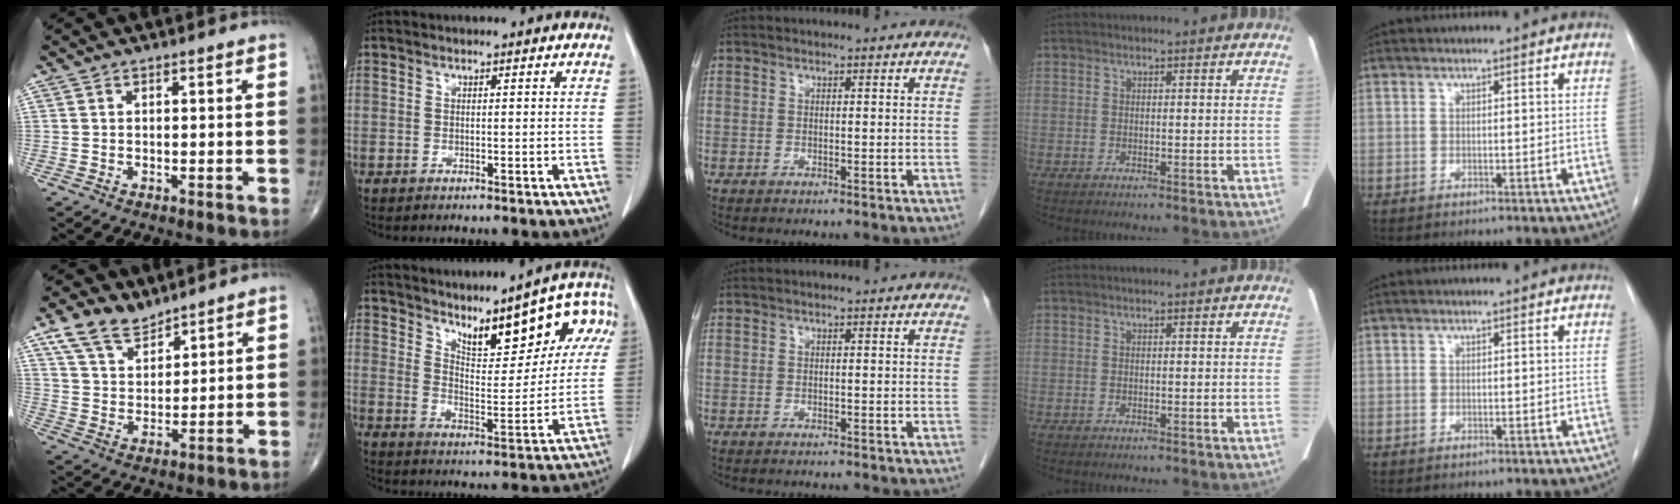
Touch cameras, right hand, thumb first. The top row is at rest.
{"thumb": {"total": 8.6, "force": [6.3, 4.6, 3.6], "torque": [-0.050, -0.029, 0.127]}, "index": {"total": 16.9, "force": [10.1, 5.3, 12.4], "torque": [-0.178, 0.007, 0.152]}, "middle": {"total": 2.1, "force": [-2.0, 0.2, 0.5], "torque": [-0.008, -0.004, -0.024]}}